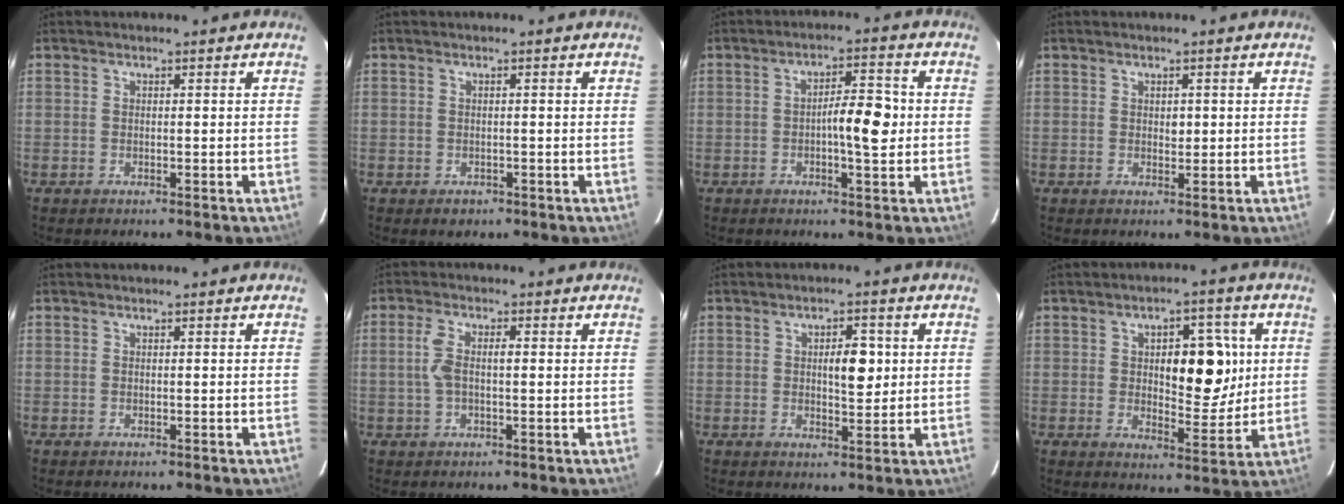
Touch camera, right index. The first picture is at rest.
{"total": 1.5, "force": [-0.8, 1.2, 0.5], "torque": [-0.004, 0.001, -0.006]}
{"total": 6.2, "force": [-0.4, 1.3, 6.1], "torque": [-0.096, 0.010, -0.008]}
{"total": 1.2, "force": [0.2, 0.8, 0.9], "torque": [-0.011, 0.000, 0.004]}
{"total": 0.0}
{"total": 4.2, "force": [0.2, 1.4, 3.9], "torque": [-0.093, 0.016, 0.006]}
{"total": 4.9, "force": [0.8, 1.8, 4.4], "torque": [-0.067, 0.003, 0.014]}
{"total": 10.3, "force": [1.9, 4.4, 9.1], "torque": [-0.121, 0.014, 0.035]}